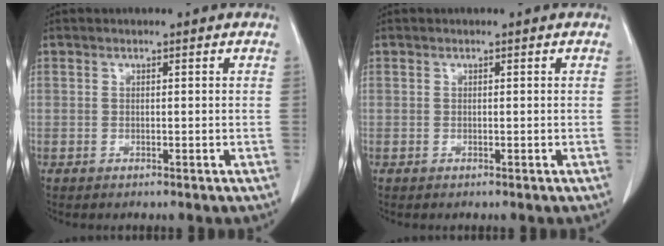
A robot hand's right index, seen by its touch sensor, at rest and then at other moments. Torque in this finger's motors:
{"motor_torque": [0.00, 0.00, 0.00, 0.00]}